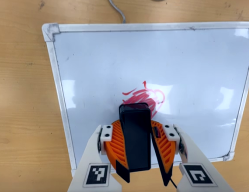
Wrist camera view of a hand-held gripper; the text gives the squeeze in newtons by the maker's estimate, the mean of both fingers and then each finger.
{"total": 14.1, "left": 16.3, "right": 12.0}